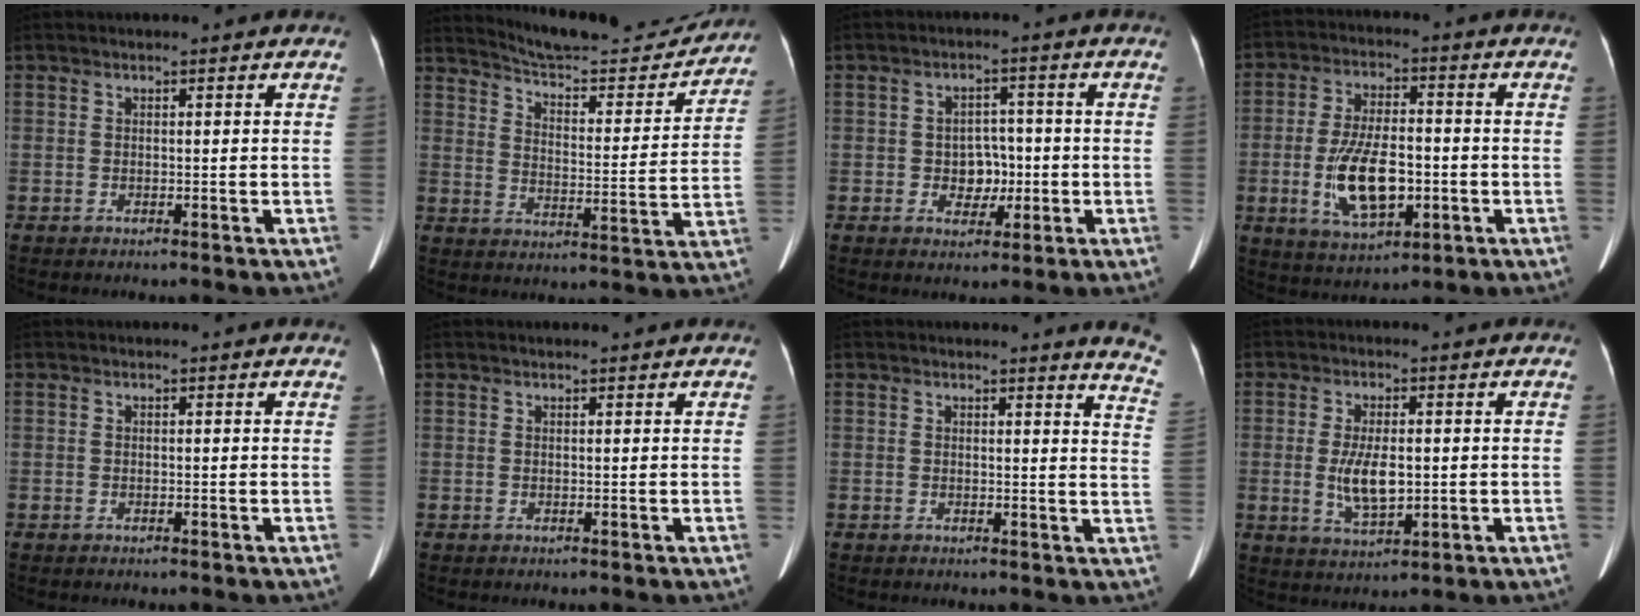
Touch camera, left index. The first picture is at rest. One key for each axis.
{"total": 17.9, "fx": 17.2, "fy": 1.9, "fz": 4.4, "tx": -0.065, "ty": -0.037, "tz": 0.234}
{"total": 4.6, "fx": -0.9, "fy": 3.4, "fz": 2.9, "tx": -0.044, "ty": 0.013, "tz": -0.009}
{"total": 11.2, "fx": -2.5, "fy": 4.8, "fz": 9.8, "tx": -0.197, "ty": 0.001, "tz": -0.038}
{"total": 0.0}
{"total": 1.9, "fx": 1.8, "fy": 0.2, "fz": 0.6, "tx": -0.008, "ty": 0.014, "tz": 0.024}
{"total": 7.0, "fx": 6.8, "fy": -0.3, "fz": 1.8, "tx": -0.008, "ty": -0.068, "tz": 0.039}
{"total": 6.3, "fx": -0.2, "fy": 2.4, "fz": 5.8, "tx": -0.117, "ty": -0.006, "tz": 0.001}